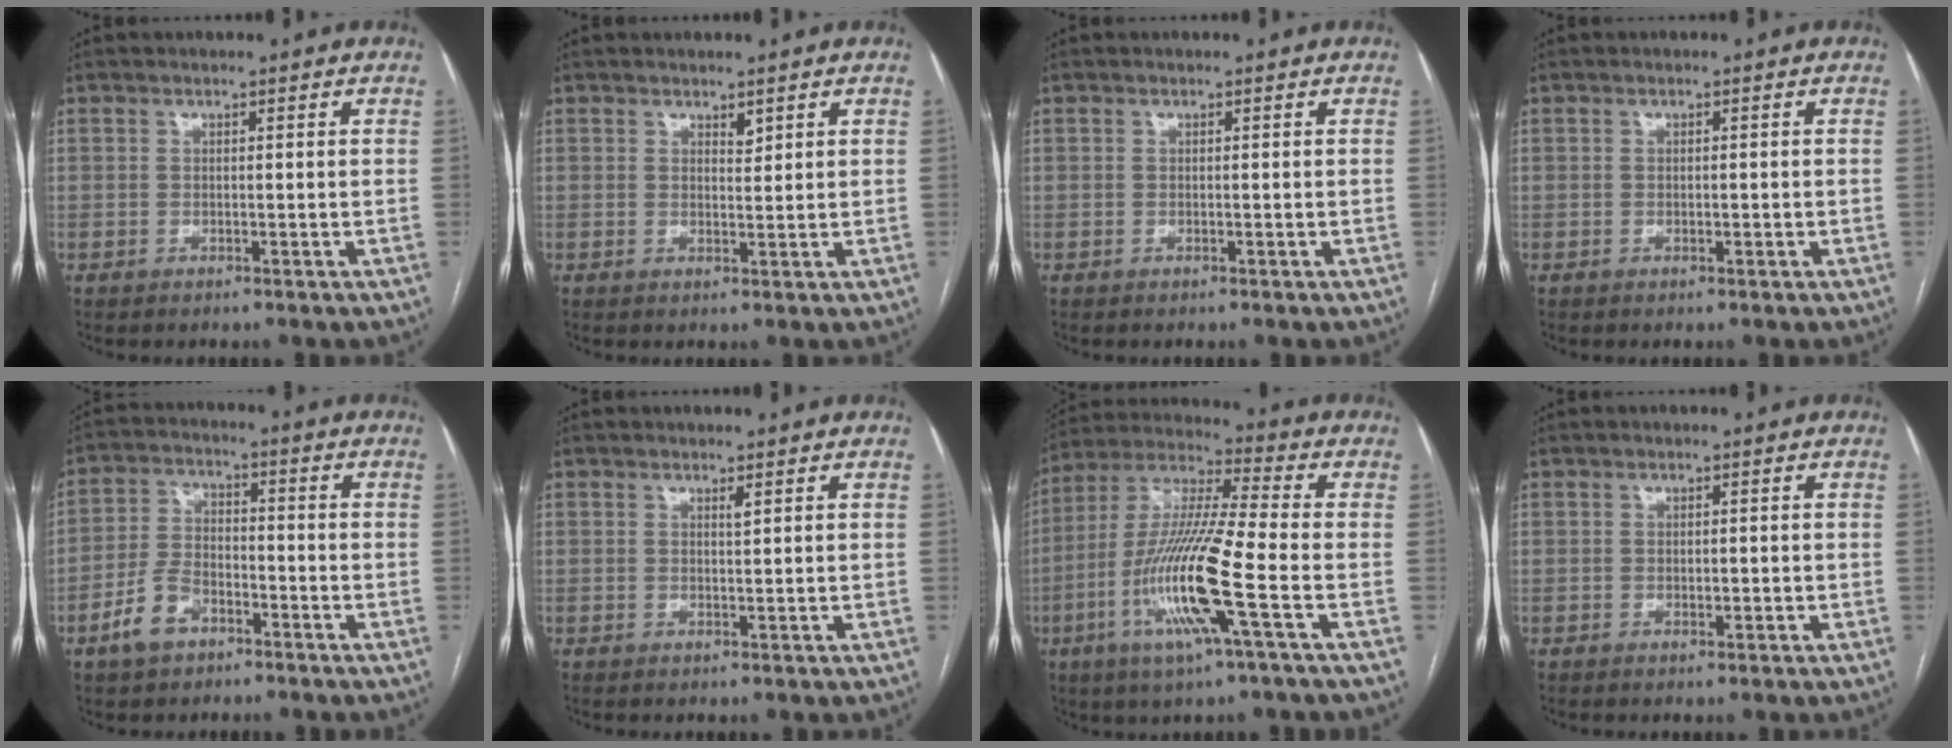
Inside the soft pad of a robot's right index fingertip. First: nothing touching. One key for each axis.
{"total": 1.3, "fx": 1.0, "fy": 0.6, "fz": 0.7, "tx": -0.011, "ty": -0.003, "tz": 0.016}
{"total": 0.0}
{"total": 0.8, "fx": -0.2, "fy": 0.3, "fz": 0.7, "tx": -0.012, "ty": -0.001, "tz": -0.002}
{"total": 7.3, "fx": -4.2, "fy": 4.2, "fz": 4.2, "tx": -0.100, "ty": 0.011, "tz": -0.075}
{"total": 0.7, "fx": 0.4, "fy": 0.0, "fz": 0.5, "tx": -0.010, "ty": -0.003, "tz": 0.008}
{"total": 15.9, "fx": -5.1, "fy": 0.1, "fz": 15.0, "tx": -0.309, "ty": -0.012, "tz": -0.104}
{"total": 1.1, "fx": -0.2, "fy": 0.5, "fz": 0.9, "tx": -0.016, "ty": 0.000, "tz": -0.001}